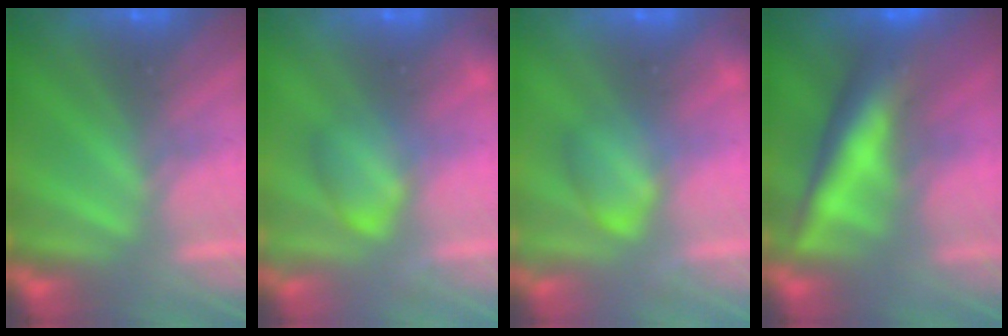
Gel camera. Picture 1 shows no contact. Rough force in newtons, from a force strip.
{"total": 2.4}
{"total": 2.4}
{"total": 6.4}